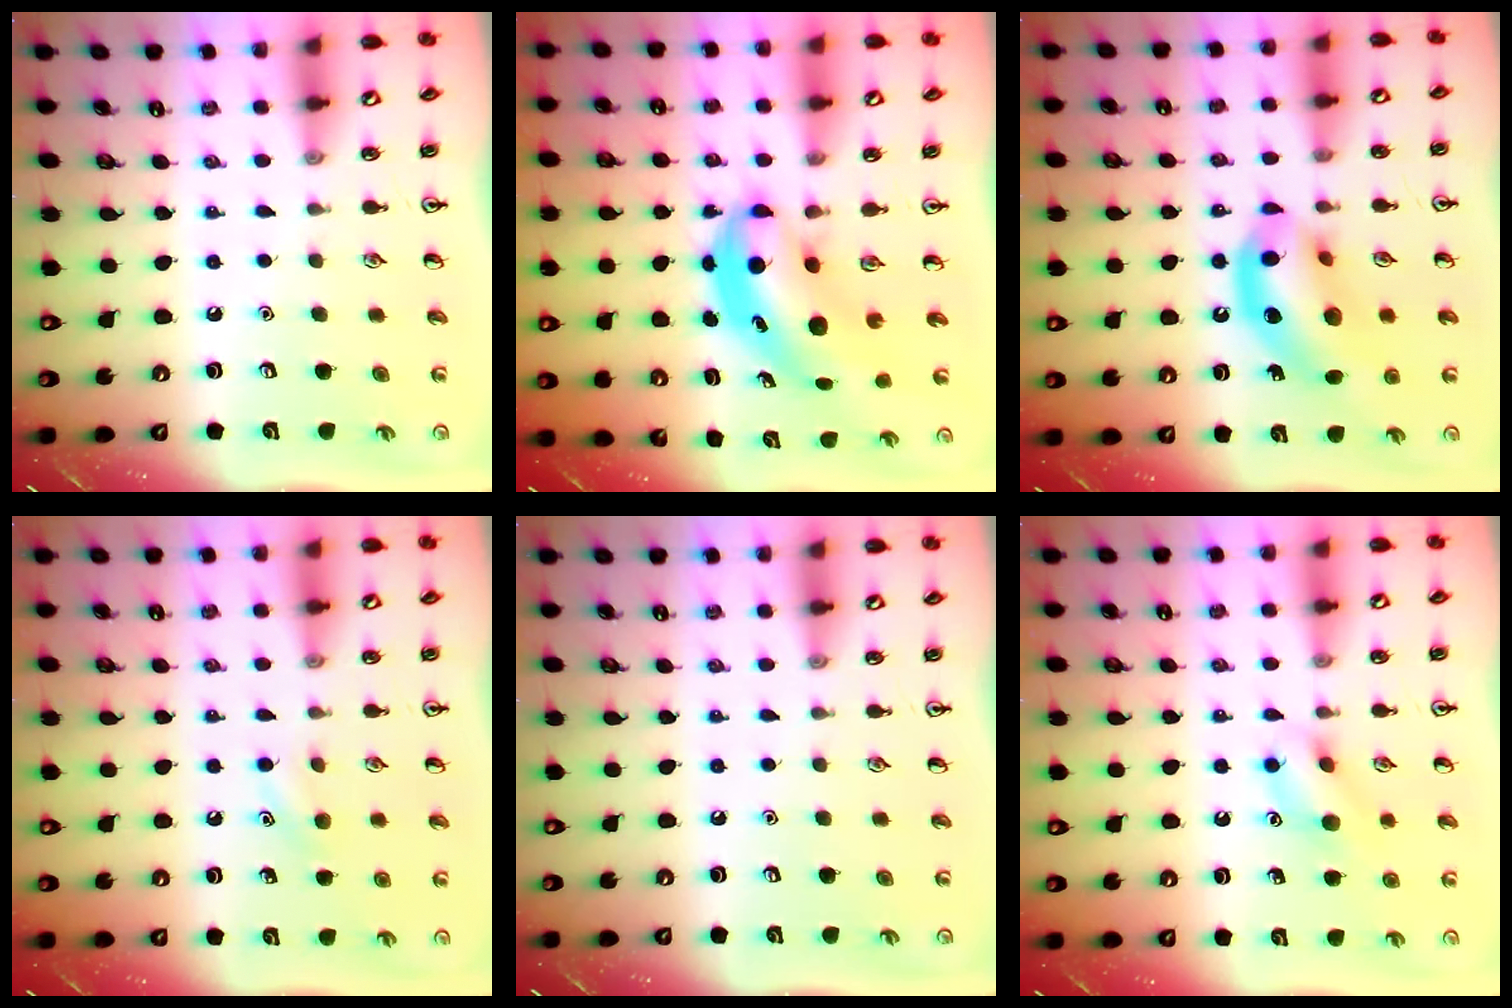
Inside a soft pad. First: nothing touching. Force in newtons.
{"total": 6.3, "press": 6.1, "slide": 1.7}
{"total": 14.8, "press": 14.3, "slide": 3.7}
{"total": 5.9, "press": 5.6, "slide": 1.9}
{"total": 0.0}
{"total": 10.3, "press": 10.3, "slide": 0.6}